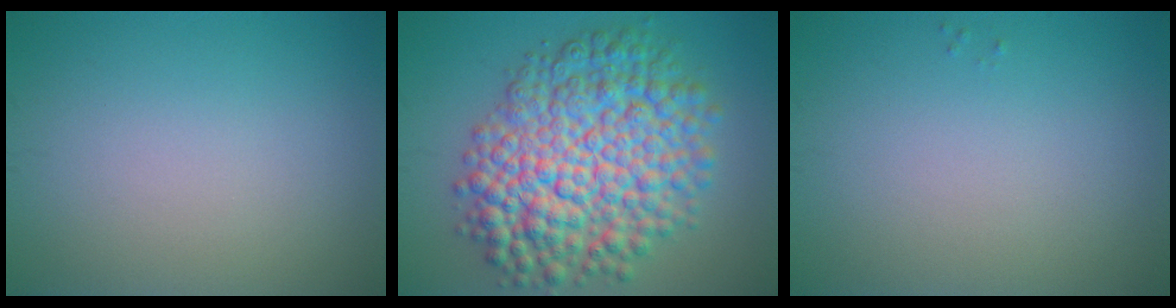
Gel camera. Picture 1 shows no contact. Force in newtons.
{"total": 11.4, "press": 11.4, "slide": 0.2}
{"total": 0.0}